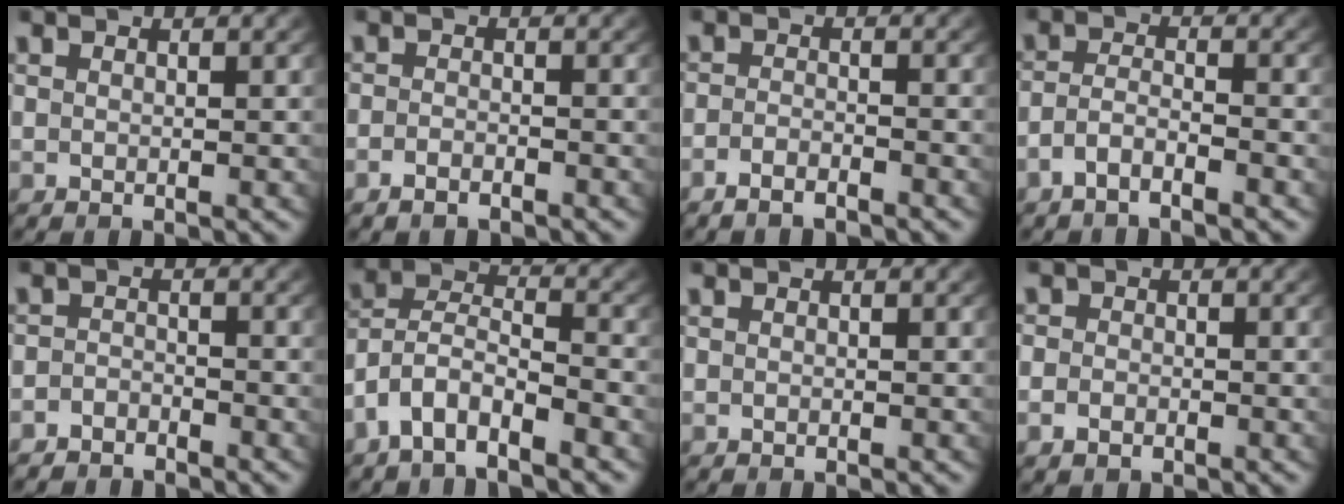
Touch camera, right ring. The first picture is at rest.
{"total": 1.7, "force": [-1.5, 0.4, 0.4], "torque": [-0.015, -0.007, -0.025]}
{"total": 2.4, "force": [-2.2, 0.4, 0.6], "torque": [-0.018, -0.008, -0.037]}
{"total": 2.8, "force": [-2.2, 1.0, 1.3], "torque": [-0.028, -0.010, -0.039]}
{"total": 2.9, "force": [-2.7, 1.1, -0.3], "torque": [0.001, -0.019, -0.043]}
{"total": 7.0, "force": [-2.0, 5.9, 3.2], "torque": [-0.094, -0.022, -0.045]}
{"total": 0.0}
{"total": 2.0, "force": [-0.9, 1.6, 0.5], "torque": [-0.015, -0.011, -0.013]}